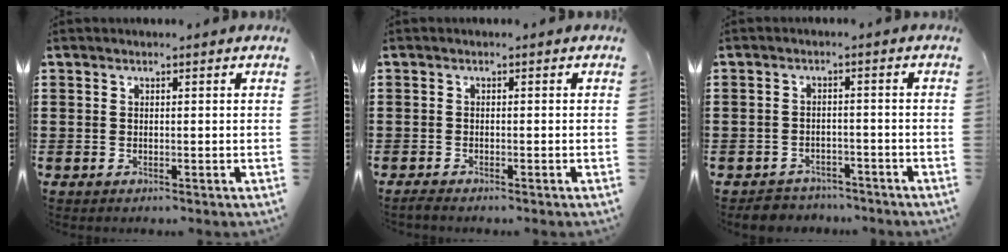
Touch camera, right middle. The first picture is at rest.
{"total": 0.7, "force": [-0.7, 0.1, 0.2], "torque": [-0.007, -0.004, -0.013]}
{"total": 2.9, "force": [-2.8, 0.7, -0.2], "torque": [-0.005, 0.003, -0.063]}